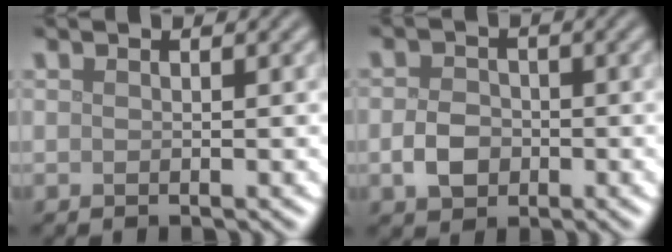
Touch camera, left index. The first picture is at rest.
{"total": 2.9, "force": [-0.8, 2.2, 1.7], "torque": [-0.030, 0.000, -0.021]}